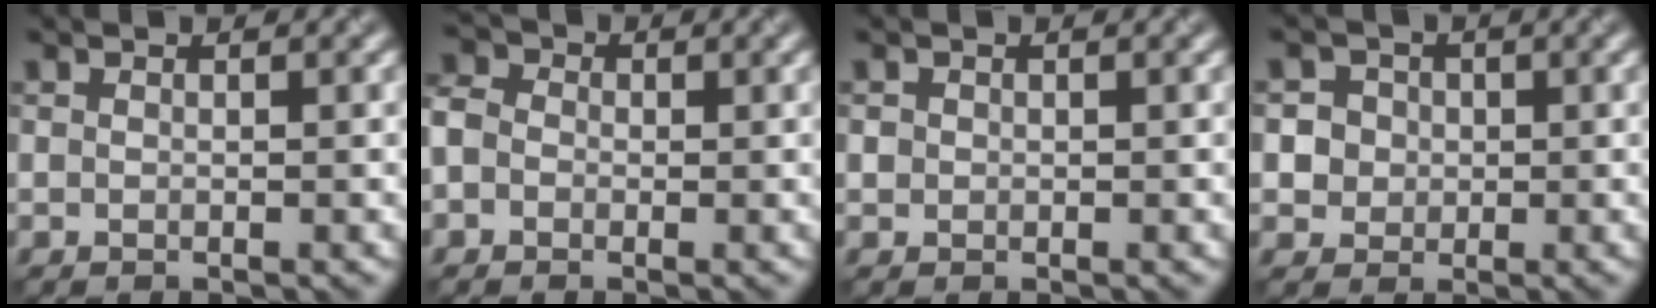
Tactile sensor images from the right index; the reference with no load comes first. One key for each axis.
{"total": 3.3, "fx": -0.3, "fy": 3.0, "fz": 1.5, "tx": -0.027, "ty": 0.017, "tz": -0.027}
{"total": 0.6, "fx": 0.0, "fy": 0.6, "fz": 0.1, "tx": 0.005, "ty": -0.002, "tz": 0.000}
{"total": 4.8, "fx": 0.9, "fy": 4.5, "fz": 1.5, "tx": -0.014, "ty": 0.031, "tz": 0.005}